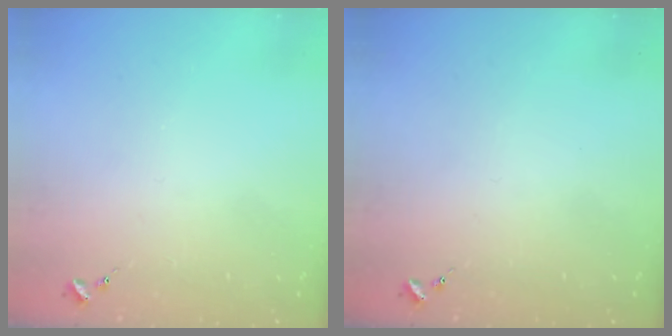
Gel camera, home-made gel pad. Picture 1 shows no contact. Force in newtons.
{"total": 0.0}